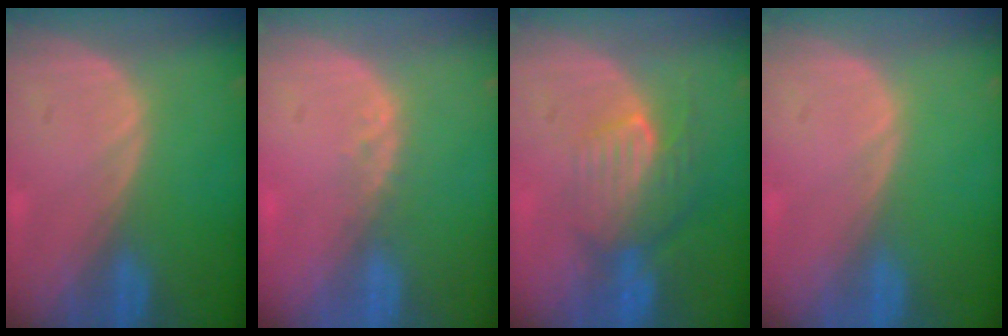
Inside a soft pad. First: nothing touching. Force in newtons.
{"total": 1.8, "press": 1.5, "slide": 1.0}
{"total": 8.1, "press": 7.1, "slide": 3.7}
{"total": 0.0}